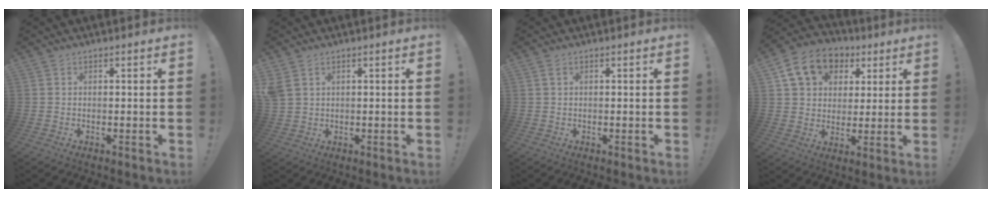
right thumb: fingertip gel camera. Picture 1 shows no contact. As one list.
[{"total": 3.7, "force": [1.9, 2.3, 2.2], "torque": [-0.057, -0.002, 0.038]}, {"total": 0.8, "force": [0.4, 0.3, 0.6], "torque": [-0.014, 0.002, 0.007]}, {"total": 14.2, "force": [6.6, 10.9, 6.3], "torque": [-0.090, -0.023, 0.129]}]